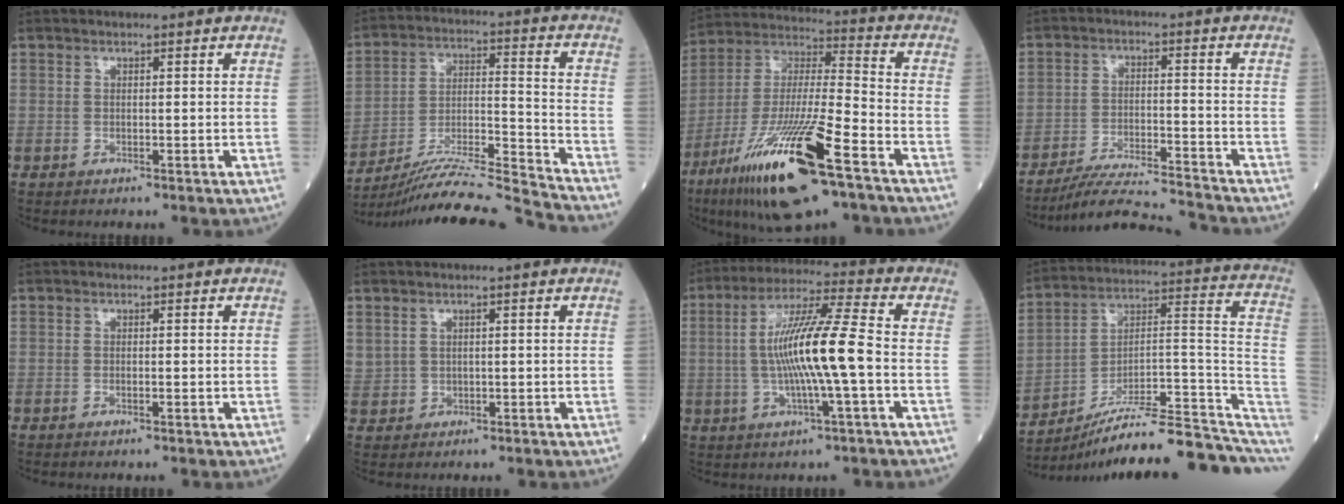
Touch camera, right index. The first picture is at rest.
{"total": 19.2, "force": [-18.3, -2.6, 5.2], "torque": [-0.096, -0.003, -0.302]}
{"total": 22.1, "force": [-12.1, 2.8, 18.3], "torque": [-0.361, -0.047, -0.218]}
{"total": 11.2, "force": [-10.9, -0.8, 2.5], "torque": [-0.039, 0.000, -0.187]}
{"total": 0.6, "force": [-0.2, 0.0, 0.5], "torque": [-0.013, -0.001, -0.003]}
{"total": 2.4, "force": [1.4, 1.8, 0.8], "torque": [-0.017, 0.005, 0.036]}
{"total": 12.6, "force": [-1.1, 0.0, 12.5], "torque": [-0.235, 0.007, -0.025]}
{"total": 20.5, "force": [-17.3, 2.7, 10.6], "torque": [-0.092, 0.053, -0.260]}